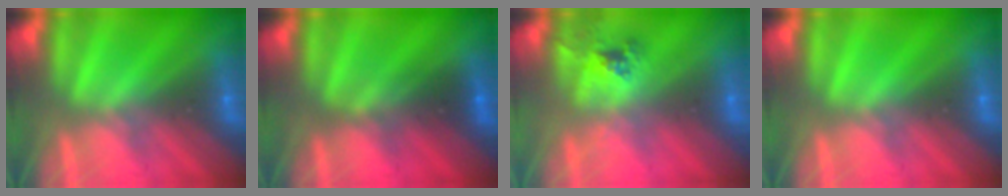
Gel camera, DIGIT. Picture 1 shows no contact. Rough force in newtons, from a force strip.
{"total": 2.6}
{"total": 2.5}
{"total": 0.0}